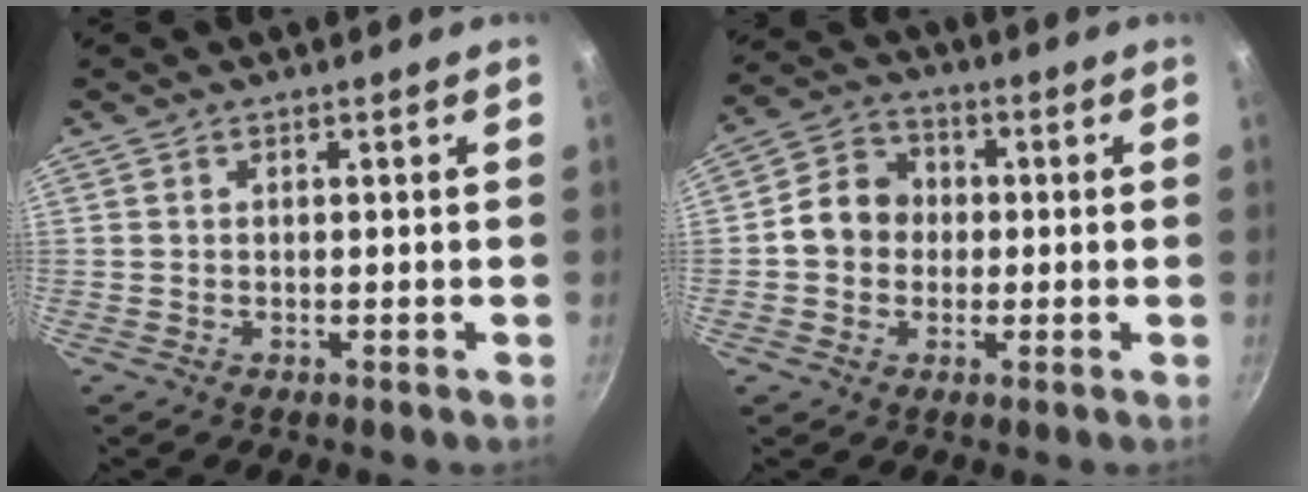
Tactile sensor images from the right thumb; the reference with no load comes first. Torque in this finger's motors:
{"motor_torque": [-0.27, 0.52, 0.64, -0.45, 0.03]}